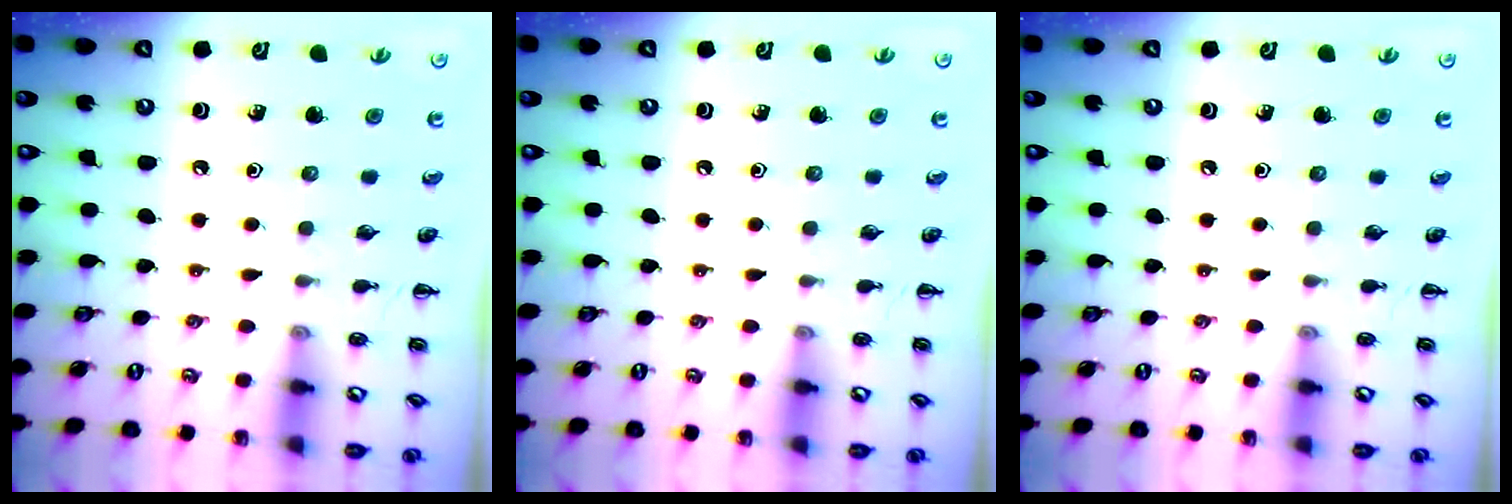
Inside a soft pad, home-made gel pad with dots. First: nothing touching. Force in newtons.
{"total": 0.0}
{"total": 0.0}